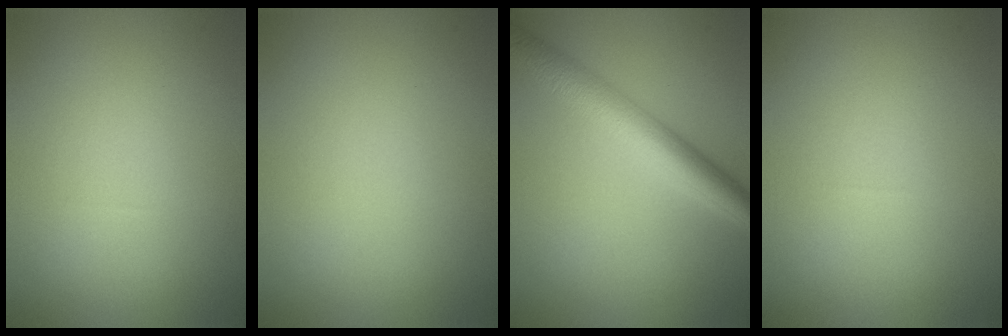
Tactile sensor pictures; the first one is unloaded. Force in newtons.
{"total": 0.0}
{"total": 5.6, "press": 5.6, "slide": 0.1}
{"total": 0.0}